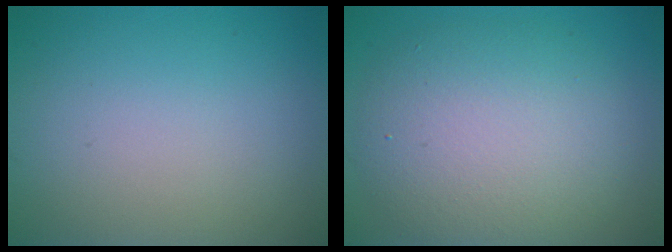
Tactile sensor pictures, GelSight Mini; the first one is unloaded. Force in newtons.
{"total": 7.3, "press": 7.3, "slide": 0.6}